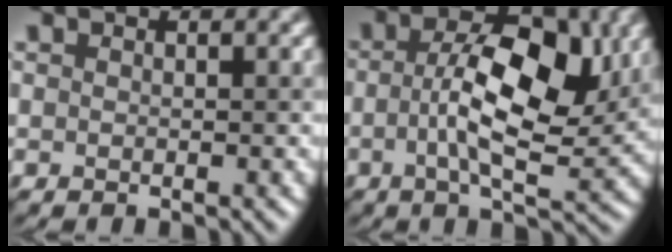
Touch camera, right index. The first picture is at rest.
{"total": 8.9, "force": [0.7, 3.9, 8.0], "torque": [-0.129, 0.006, 0.007]}